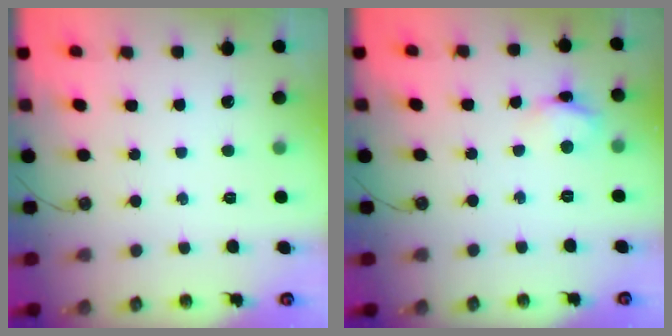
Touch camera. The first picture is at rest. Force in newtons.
{"total": 5.6, "press": 5.6, "slide": 0.5}